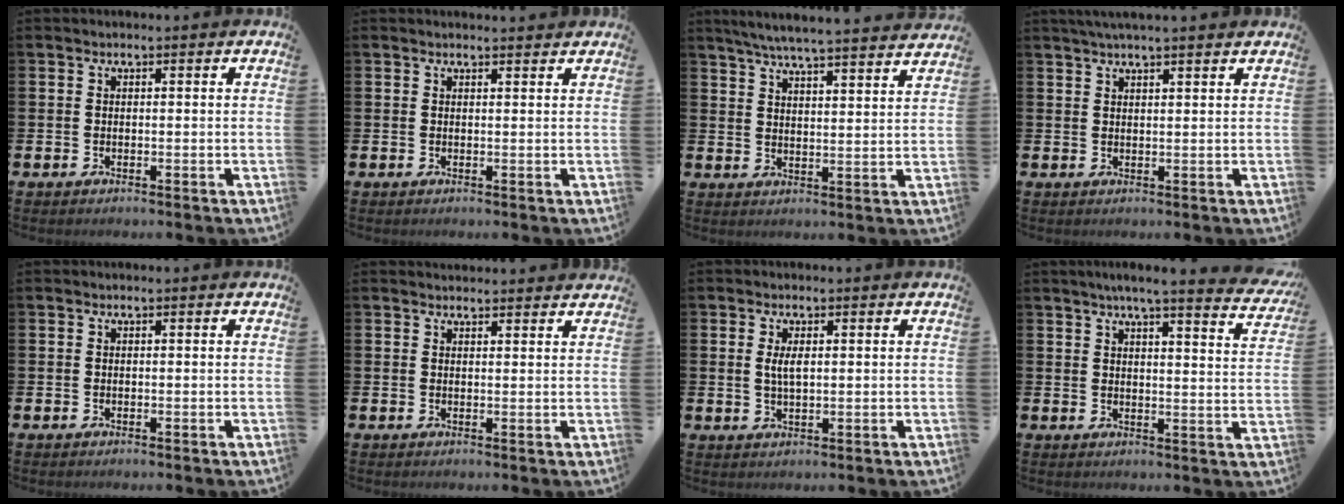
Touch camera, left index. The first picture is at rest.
{"total": 0.9, "force": [0.9, 0.1, 0.1], "torque": [0.006, -0.003, 0.015]}
{"total": 6.3, "force": [6.0, -0.2, 1.8], "torque": [-0.045, -0.039, 0.104]}
{"total": 2.8, "force": [2.6, -0.1, 1.0], "torque": [-0.023, -0.004, 0.047]}
{"total": 0.0}
{"total": 1.9, "force": [1.9, 0.2, -0.1], "torque": [0.013, -0.012, 0.032]}
{"total": 3.0, "force": [0.5, 1.9, 2.2], "torque": [-0.027, 0.002, 0.004]}
{"total": 5.2, "force": [4.7, -0.1, 2.2], "torque": [-0.044, -0.030, 0.076]}